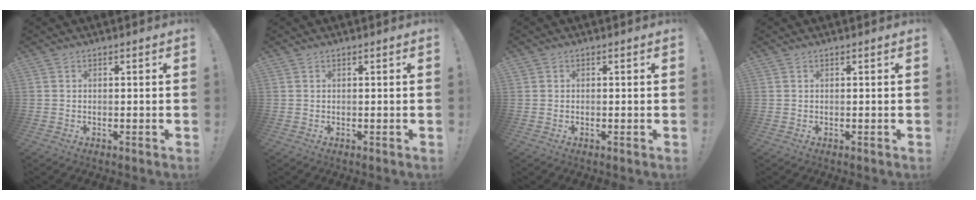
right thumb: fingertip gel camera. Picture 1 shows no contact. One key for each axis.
{"total": 0.0}
{"total": 0.6, "fx": 0.2, "fy": 0.5, "fz": -0.2, "tx": 0.003, "ty": 0.003, "tz": 0.003}
{"total": 0.0}